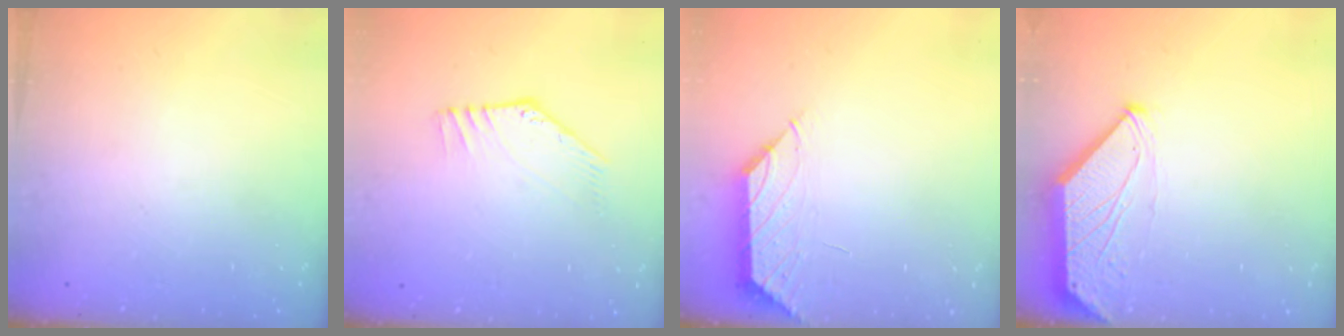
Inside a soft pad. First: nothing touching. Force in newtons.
{"total": 3.7, "press": 3.7, "slide": 0.2}
{"total": 0.8, "press": 0.6, "slide": 0.5}
{"total": 0.0}